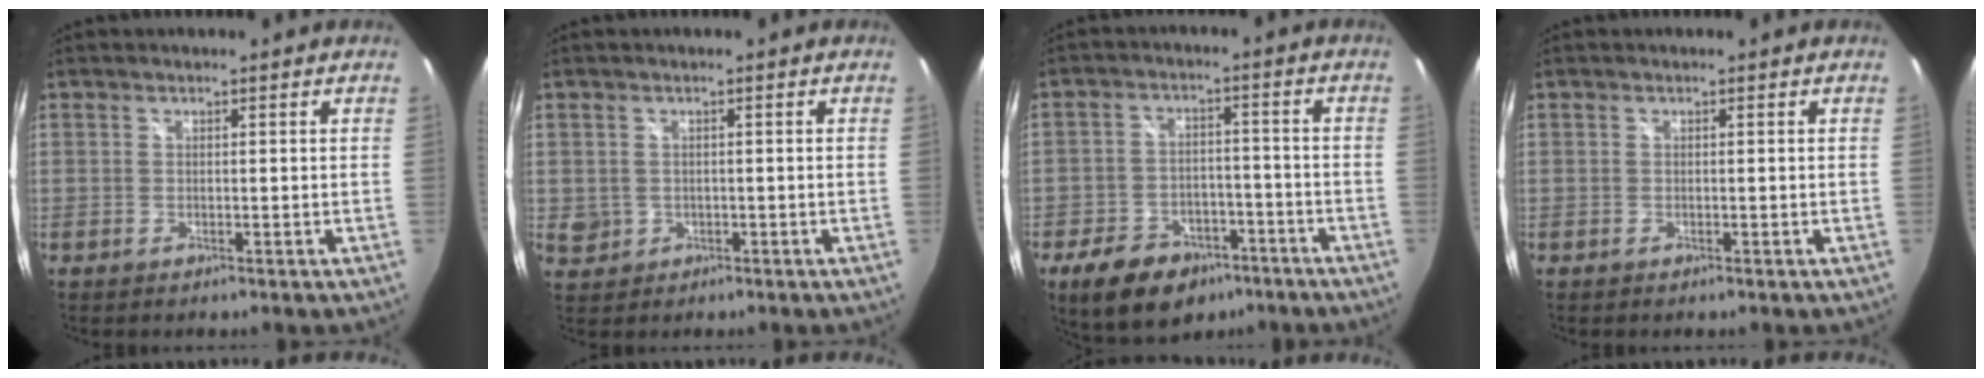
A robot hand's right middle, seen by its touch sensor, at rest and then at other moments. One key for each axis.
{"total": 3.0, "fx": -0.2, "fy": 2.9, "fz": 0.9, "tx": -0.017, "ty": -0.001, "tz": 0.003}
{"total": 13.6, "fx": -8.8, "fy": 8.1, "fz": 6.5, "tx": -0.148, "ty": 0.007, "tz": -0.126}
{"total": 0.0}